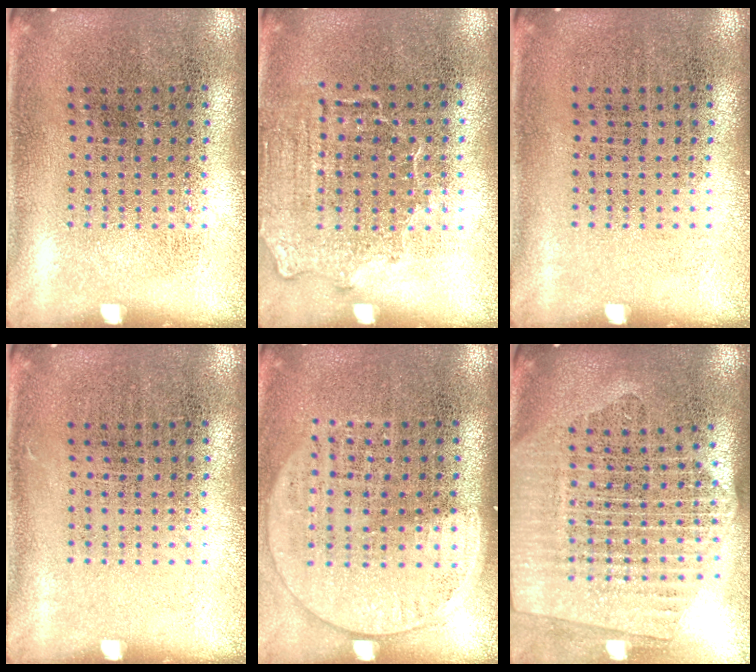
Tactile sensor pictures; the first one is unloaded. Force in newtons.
{"total": 1.4, "press": 1.2, "slide": 0.7}
{"total": 0.0}
{"total": 0.0}
{"total": 1.5, "press": 1.4, "slide": 0.7}
{"total": 2.3, "press": 2.1, "slide": 1.1}